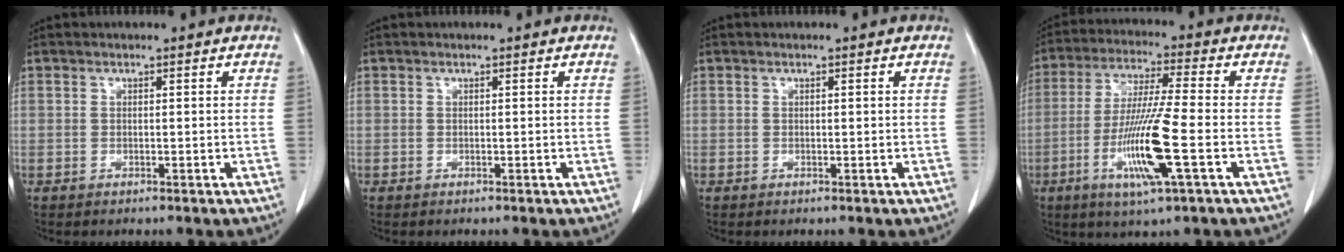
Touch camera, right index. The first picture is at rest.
{"total": 0.0}
{"total": 0.0}
{"total": 12.6, "force": [-3.8, -0.1, 12.0], "torque": [-0.240, -0.019, -0.075]}